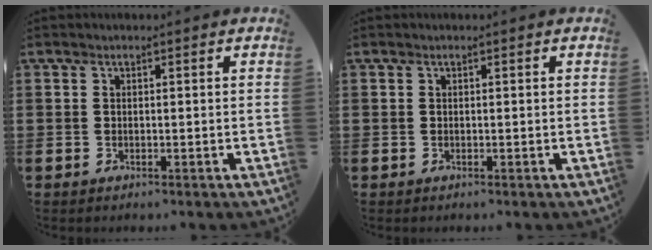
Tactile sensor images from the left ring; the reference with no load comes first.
{"total": 0.0}